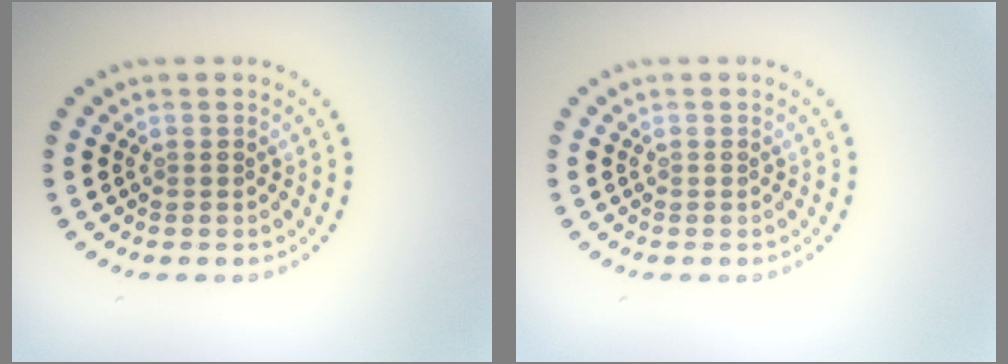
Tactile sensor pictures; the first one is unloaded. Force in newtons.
{"total": 0.0}